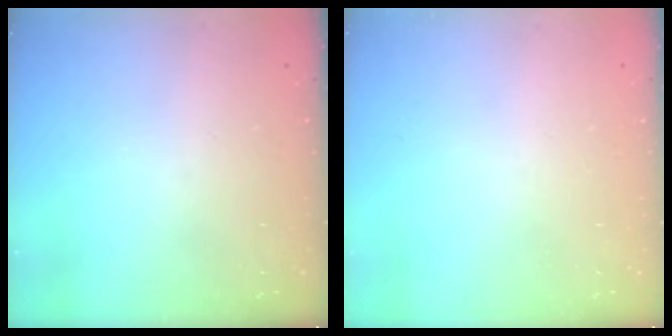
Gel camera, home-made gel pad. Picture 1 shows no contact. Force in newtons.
{"total": 0.0}